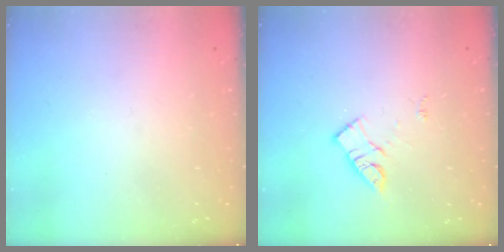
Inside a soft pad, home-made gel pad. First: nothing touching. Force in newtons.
{"total": 10.7, "press": 10.7, "slide": 0.7}